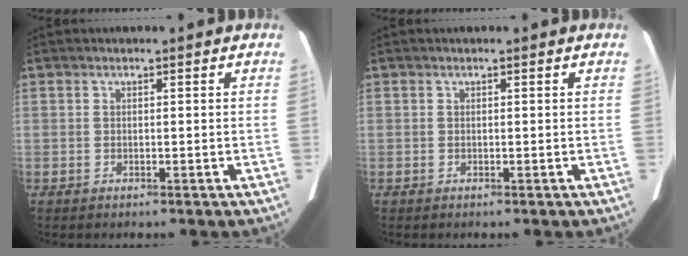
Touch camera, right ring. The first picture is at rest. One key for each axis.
{"total": 0.0}